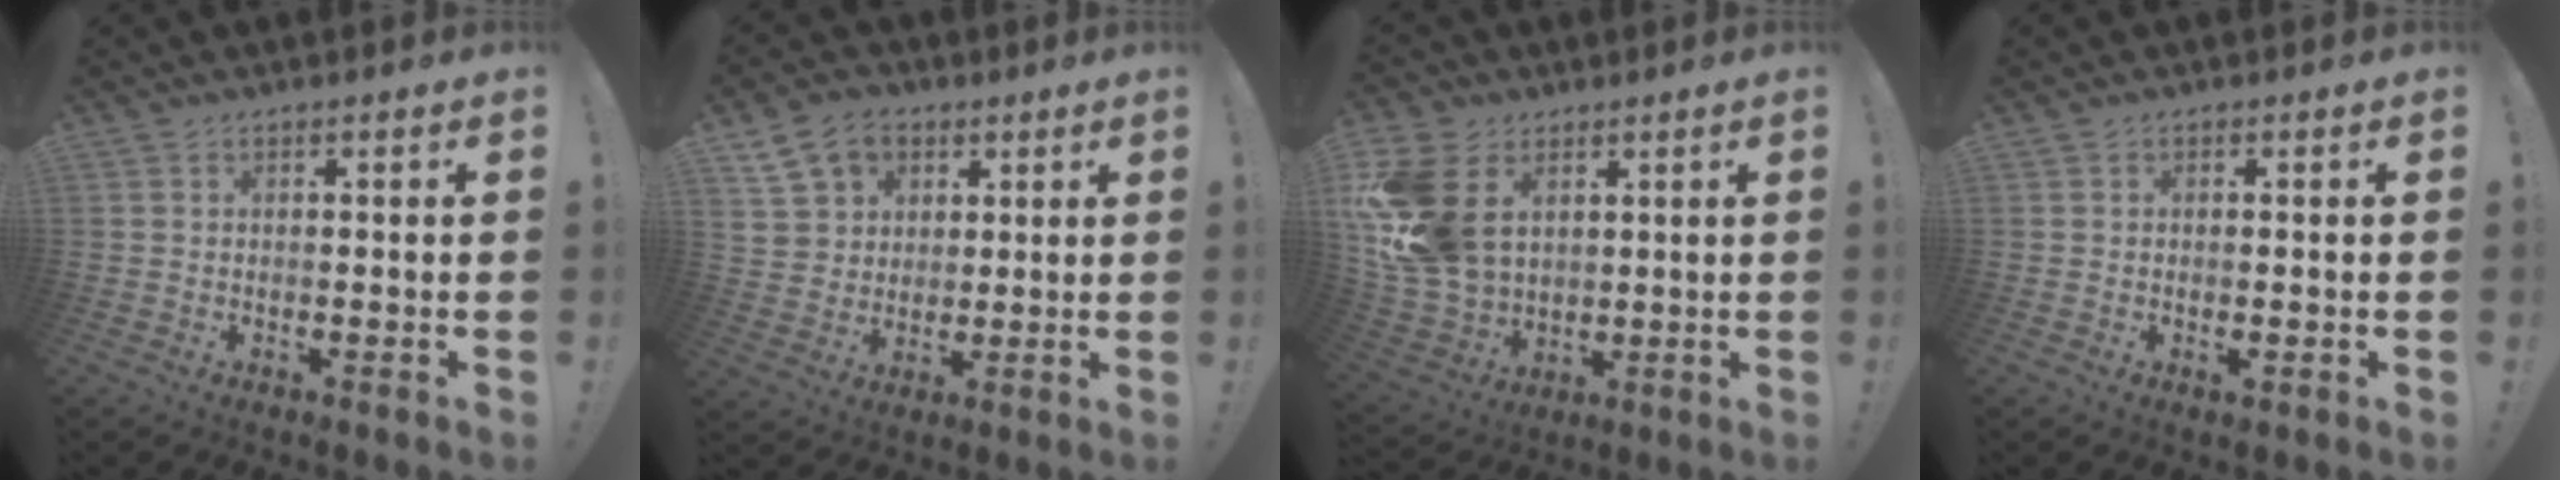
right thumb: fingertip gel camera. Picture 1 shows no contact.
{"total": 12.3, "force": [5.7, 9.8, 4.9], "torque": [-0.069, -0.022, 0.115]}
{"total": 19.3, "force": [4.5, 14.0, 12.5], "torque": [-0.254, -0.019, 0.092]}
{"total": 1.2, "force": [-0.5, 0.4, 1.0], "torque": [-0.013, -0.001, -0.009]}